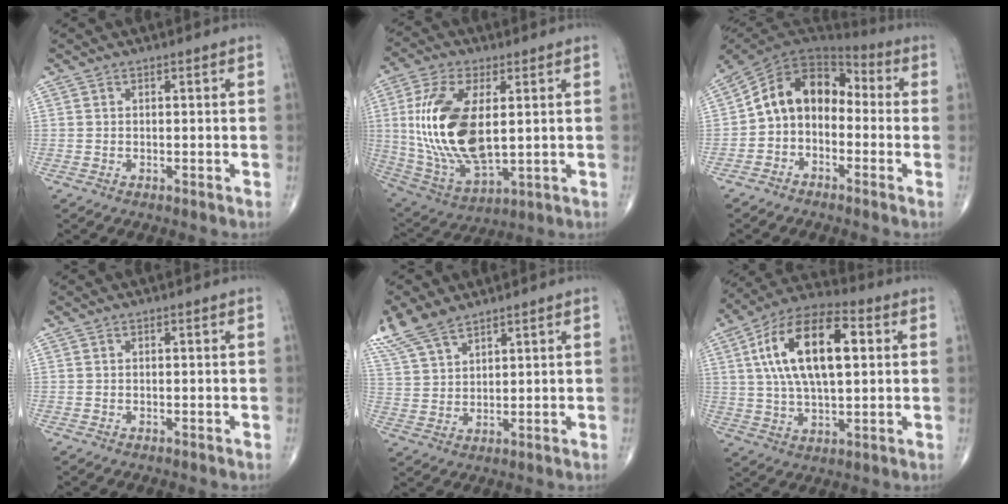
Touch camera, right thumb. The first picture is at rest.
{"total": 19.5, "force": [2.2, 9.5, 16.9], "torque": [-0.346, -0.017, 0.052]}
{"total": 12.1, "force": [-1.5, 9.0, 8.0], "torque": [-0.107, 0.062, -0.043]}
{"total": 0.0}
{"total": 9.9, "force": [7.6, 4.0, 5.0], "torque": [-0.102, -0.011, 0.163]}
{"total": 19.0, "force": [4.2, 8.9, 16.2], "torque": [-0.280, 0.018, 0.066]}